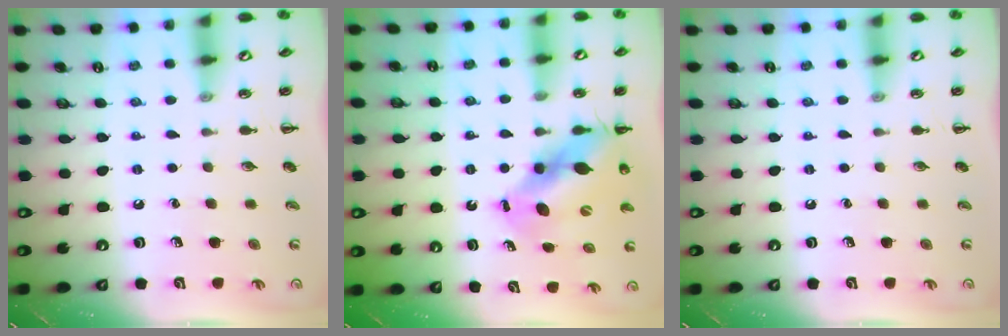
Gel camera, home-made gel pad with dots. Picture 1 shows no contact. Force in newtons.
{"total": 12.1, "press": 11.6, "slide": 3.3}
{"total": 0.0}